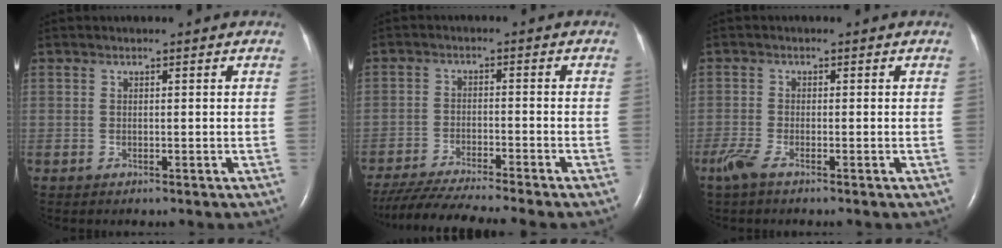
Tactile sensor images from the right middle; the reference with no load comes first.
{"total": 12.1, "force": [-10.7, -1.2, 5.5], "torque": [-0.082, -0.026, -0.175]}
{"total": 2.6, "force": [-1.8, 0.4, 1.8], "torque": [-0.052, -0.008, -0.043]}